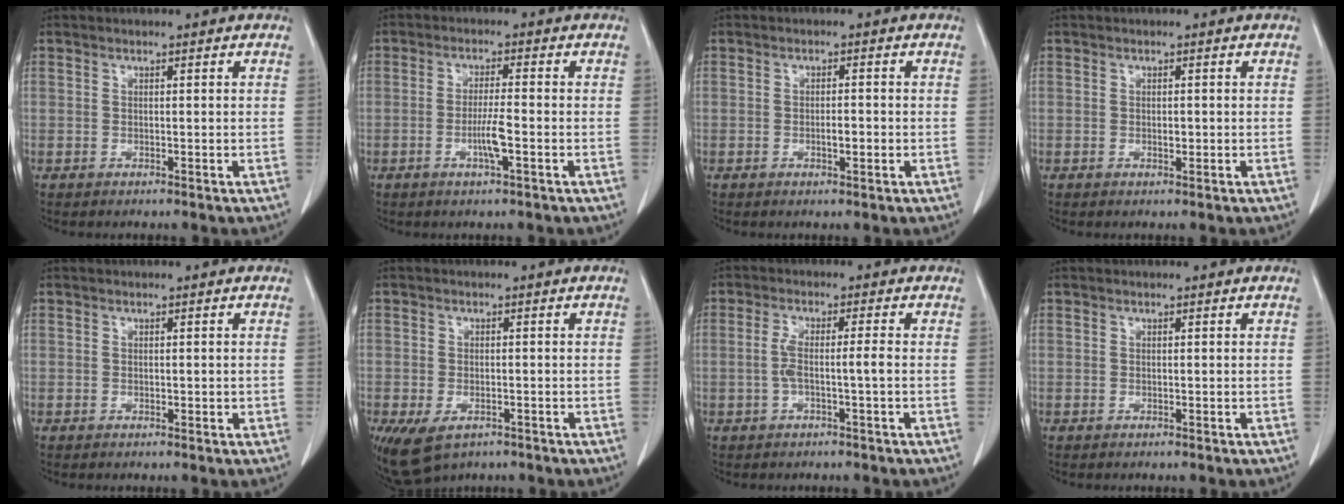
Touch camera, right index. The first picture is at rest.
{"total": 4.1, "force": [-1.3, 0.0, 3.8], "torque": [-0.074, -0.003, -0.022]}
{"total": 1.9, "force": [-0.4, 0.5, 1.8], "torque": [-0.031, 0.002, -0.003]}
{"total": 0.8, "force": [0.0, 0.4, 0.7], "torque": [-0.014, 0.001, 0.004]}
{"total": 0.7, "force": [0.0, 0.5, 0.5], "torque": [-0.006, 0.002, 0.003]}
{"total": 6.4, "force": [-3.7, 3.7, 3.7], "torque": [-0.071, -0.009, -0.051]}
{"total": 3.5, "force": [-0.6, 0.0, 3.4], "torque": [-0.071, 0.012, -0.007]}
{"total": 0.0}